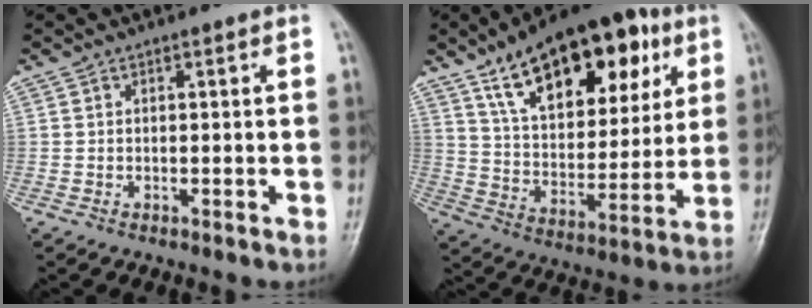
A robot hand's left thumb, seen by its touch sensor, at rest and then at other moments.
{"total": 24.5, "force": [12.3, 12.5, 17.1], "torque": [-0.222, -0.022, 0.201]}